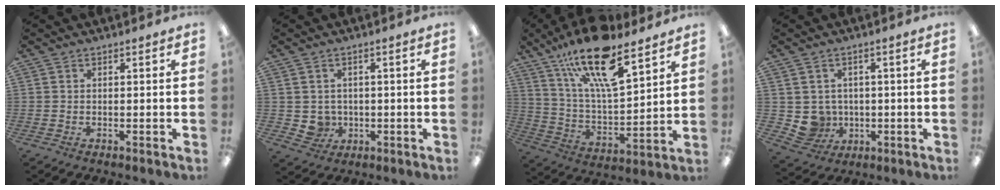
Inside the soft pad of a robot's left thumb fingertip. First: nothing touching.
{"total": 3.8, "force": [0.4, 3.7, 0.9], "torque": [-0.023, 0.002, 0.008]}
{"total": 21.0, "force": [14.1, 6.9, 13.9], "torque": [-0.242, -0.075, 0.239]}
{"total": 6.1, "force": [0.6, 5.9, 1.1], "torque": [-0.044, -0.003, 0.022]}